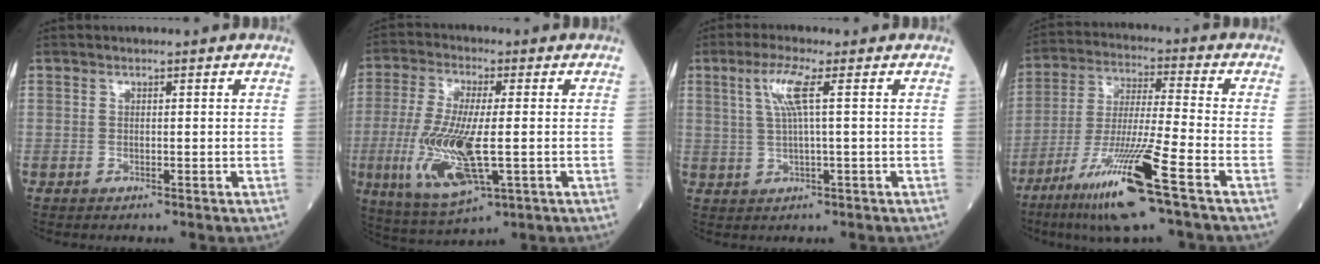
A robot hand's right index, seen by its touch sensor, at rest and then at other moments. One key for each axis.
{"total": 13.6, "fx": -2.6, "fy": 3.3, "fz": 13.0, "tx": -0.278, "ty": -0.024, "tz": -0.041}
{"total": 4.9, "fx": 1.5, "fy": -0.3, "fz": 4.6, "tx": -0.099, "ty": 0.007, "tz": 0.033}
{"total": 15.1, "fx": -8.1, "fy": -0.7, "fz": 12.7, "tx": -0.259, "ty": -0.038, "tz": -0.150}